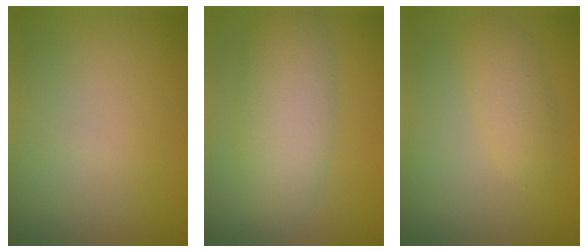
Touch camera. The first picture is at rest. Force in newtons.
{"total": 5.6, "press": 5.6, "slide": 0.1}
{"total": 2.2, "press": 2.2, "slide": 0.1}